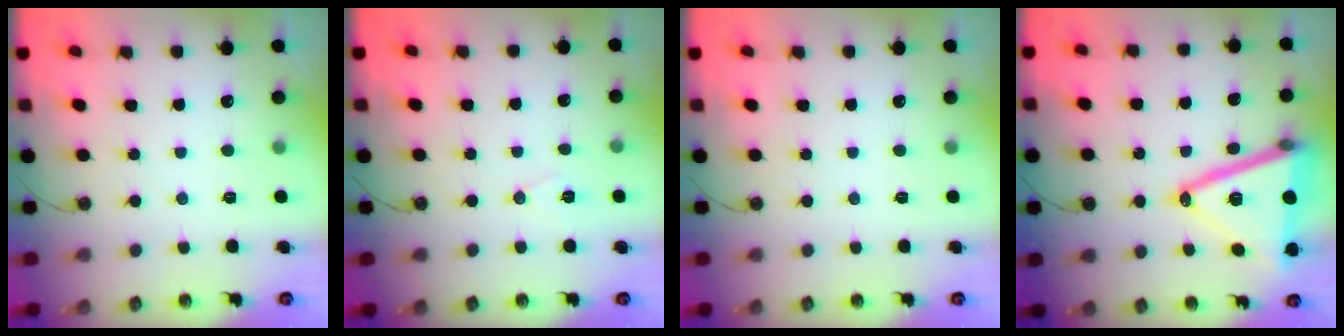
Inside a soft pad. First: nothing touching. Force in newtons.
{"total": 7.1, "press": 5.5, "slide": 4.5}
{"total": 0.0}
{"total": 21.4, "press": 21.0, "slide": 3.7}